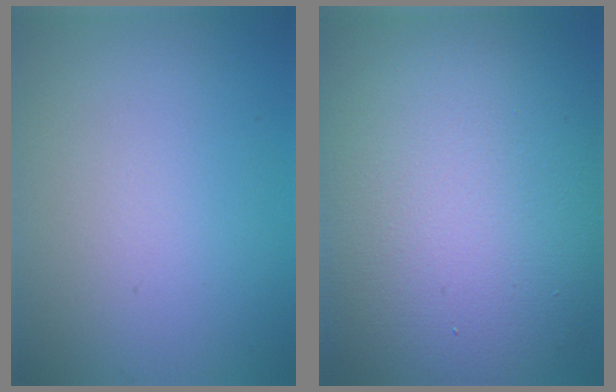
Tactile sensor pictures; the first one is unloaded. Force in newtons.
{"total": 16.8, "press": 16.8, "slide": 0.7}